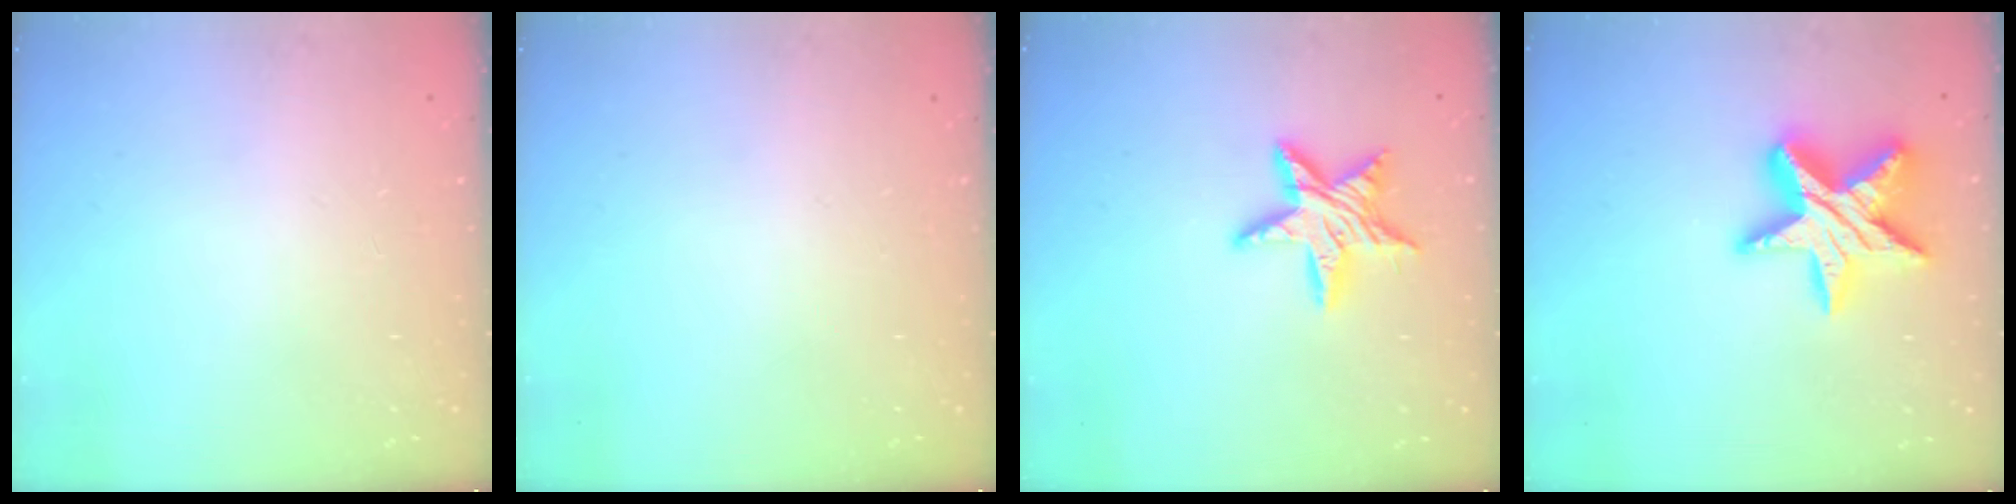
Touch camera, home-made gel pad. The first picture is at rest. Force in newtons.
{"total": 0.0}
{"total": 12.0, "press": 12.0, "slide": 0.8}
{"total": 17.3, "press": 17.2, "slide": 1.5}